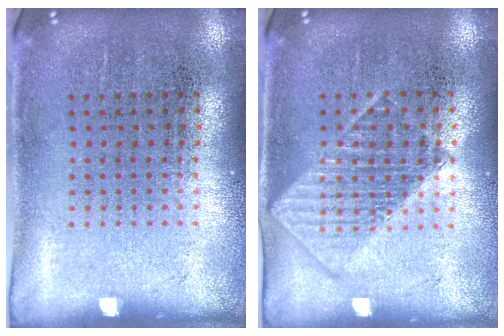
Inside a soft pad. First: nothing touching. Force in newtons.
{"total": 1.2, "press": 1.2, "slide": 0.2}